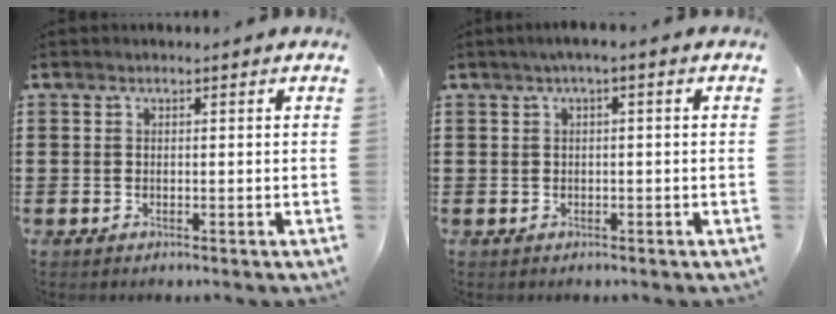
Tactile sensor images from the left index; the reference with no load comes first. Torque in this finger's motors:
{"motor_torque": [1.31, 0.31, 0.10, 0.00]}